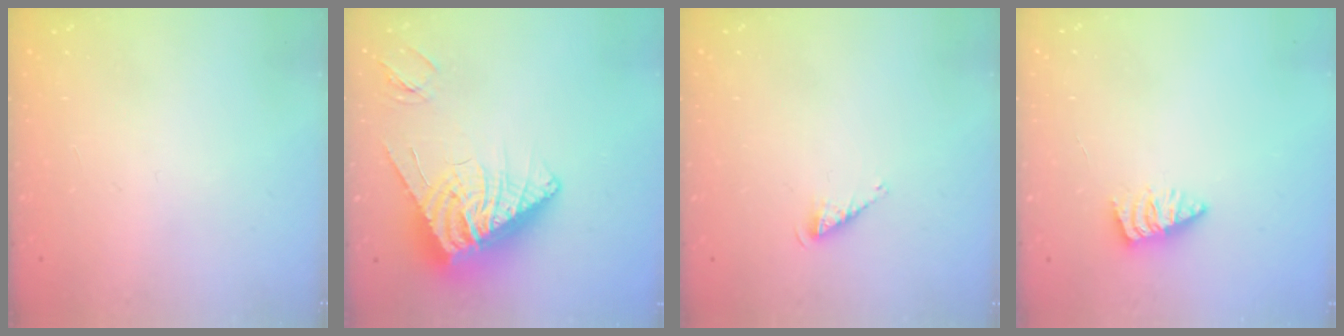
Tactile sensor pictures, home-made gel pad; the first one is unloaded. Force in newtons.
{"total": 14.3, "press": 14.2, "slide": 1.8}
{"total": 3.0, "press": 3.0, "slide": 0.4}
{"total": 2.6, "press": 2.6, "slide": 0.2}